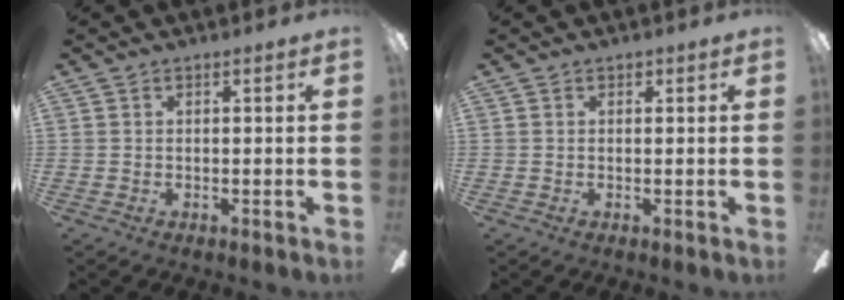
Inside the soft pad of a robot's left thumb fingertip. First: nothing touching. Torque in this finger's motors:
{"motor_torque": [0.12, 0.03, 0.31, -0.38, 0.00]}